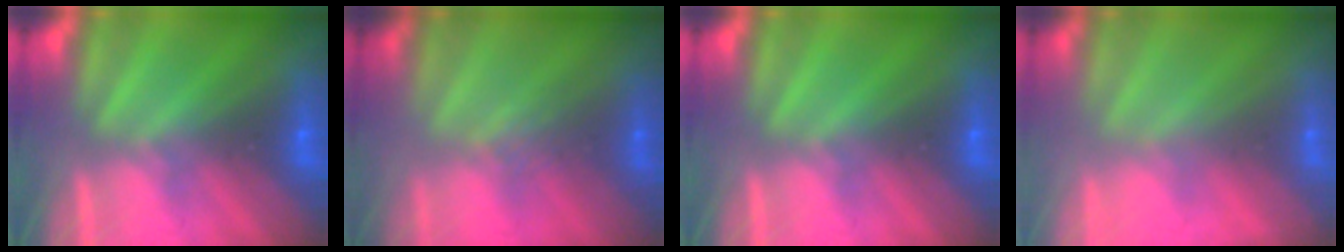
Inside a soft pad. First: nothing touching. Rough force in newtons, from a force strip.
{"total": 2.5}
{"total": 0.0}
{"total": 2.1}